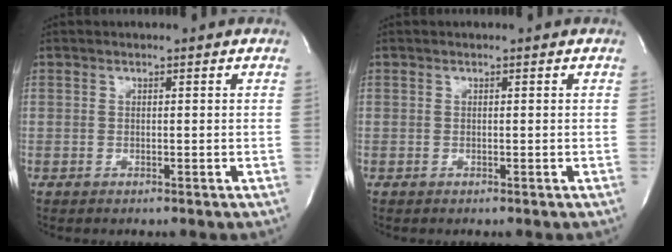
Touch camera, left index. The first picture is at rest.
{"total": 0.0}